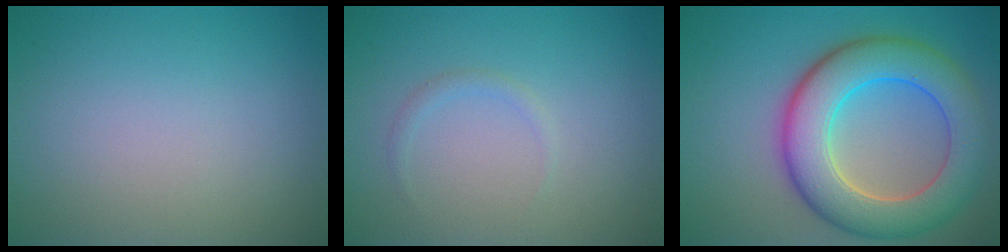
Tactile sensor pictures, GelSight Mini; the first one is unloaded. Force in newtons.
{"total": 0.7, "press": 0.7, "slide": 0.1}
{"total": 9.2, "press": 9.1, "slide": 0.4}